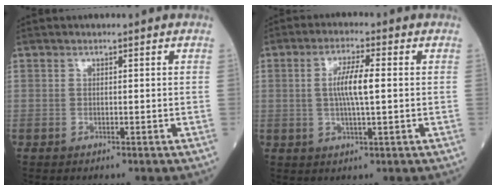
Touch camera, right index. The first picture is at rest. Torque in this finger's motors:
{"motor_torque": [0.31, 0.03, 0.18, 0.10]}